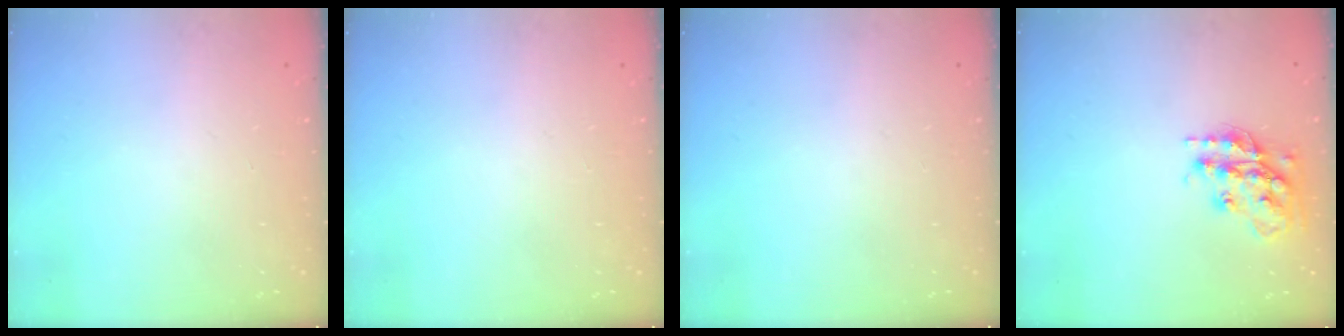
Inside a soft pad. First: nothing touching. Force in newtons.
{"total": 0.0}
{"total": 0.0}
{"total": 17.1, "press": 17.1, "slide": 1.4}